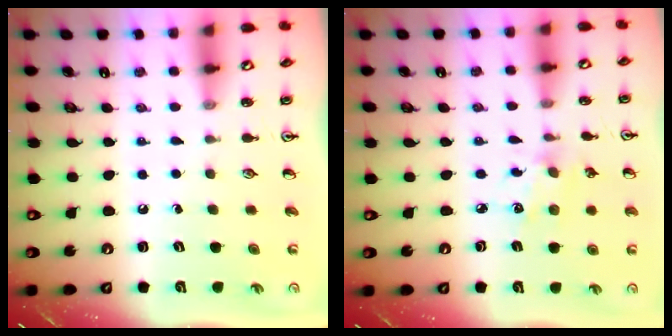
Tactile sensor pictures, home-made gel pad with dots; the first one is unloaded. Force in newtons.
{"total": 4.1, "press": 3.9, "slide": 1.4}